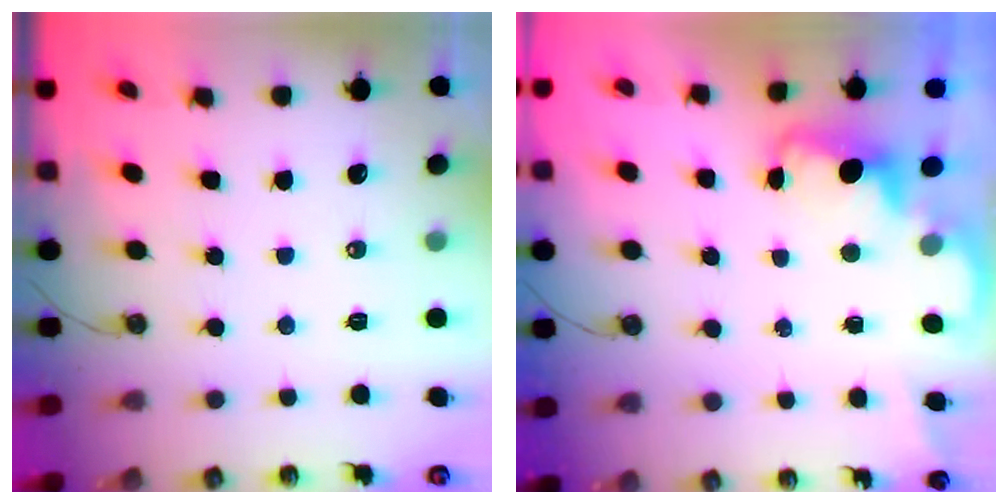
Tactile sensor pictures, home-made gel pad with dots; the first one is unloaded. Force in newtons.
{"total": 1.9, "press": 1.9, "slide": 0.6}